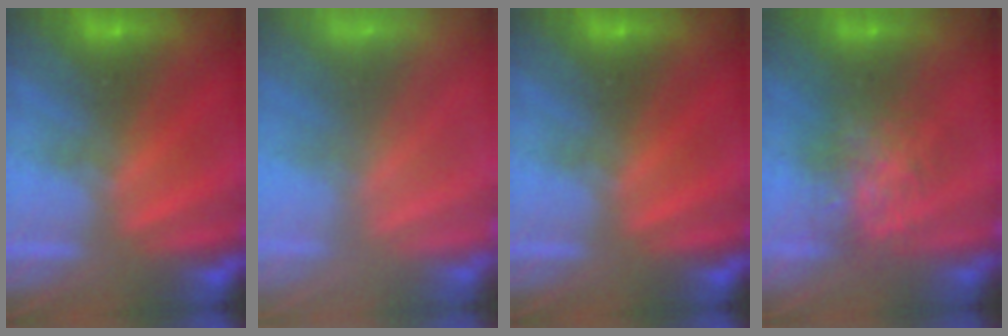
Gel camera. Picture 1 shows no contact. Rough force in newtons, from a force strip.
{"total": 7.5}
{"total": 0.0}
{"total": 7.0}